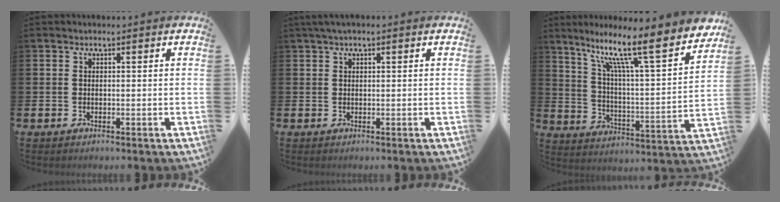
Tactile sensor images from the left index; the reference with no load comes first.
{"total": 1.4, "force": [0.8, 0.3, 1.0], "torque": [-0.028, 0.008, 0.016]}
{"total": 12.9, "force": [9.0, 2.2, 8.9], "torque": [-0.173, -0.068, 0.135]}